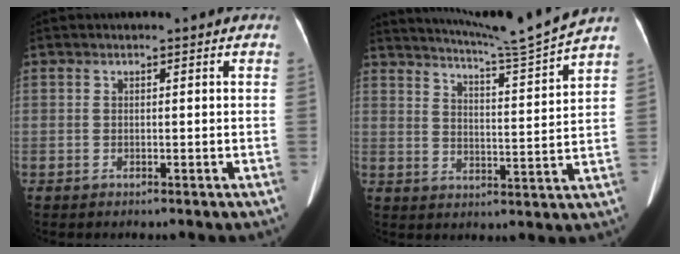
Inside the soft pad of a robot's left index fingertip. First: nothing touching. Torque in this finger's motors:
{"motor_torque": [0.21, -0.84, -0.05, 0.04]}